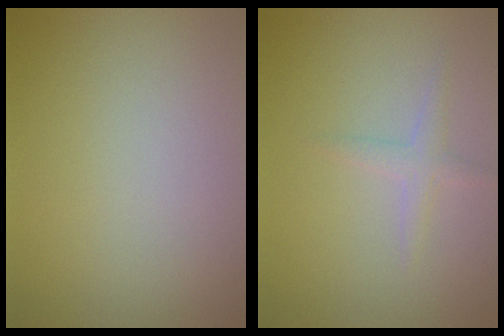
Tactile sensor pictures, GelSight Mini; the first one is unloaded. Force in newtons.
{"total": 1.3, "press": 1.3, "slide": 0.1}